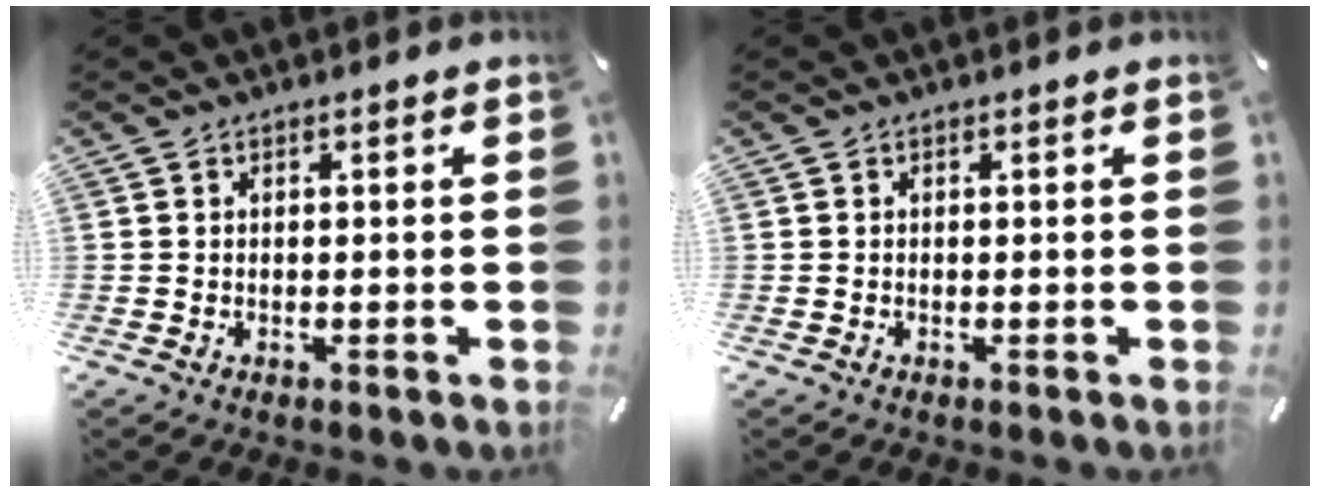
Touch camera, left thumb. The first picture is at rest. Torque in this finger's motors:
{"motor_torque": [-0.07, 0.06, 0.01, 0.08, 0.00]}